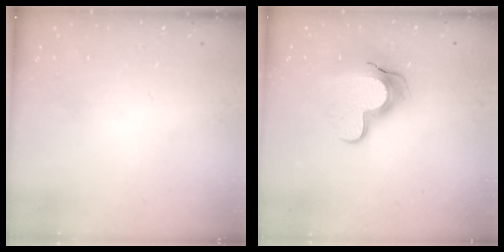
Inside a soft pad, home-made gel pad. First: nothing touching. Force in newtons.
{"total": 13.1, "press": 13.0, "slide": 1.2}